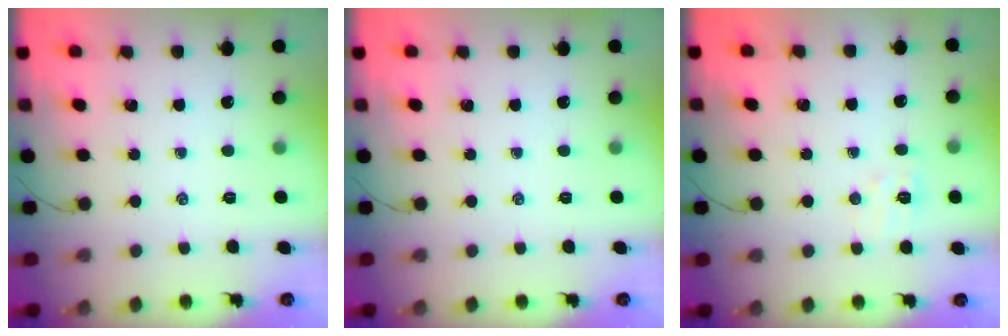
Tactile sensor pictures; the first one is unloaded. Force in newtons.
{"total": 0.0}
{"total": 5.7, "press": 5.6, "slide": 1.1}